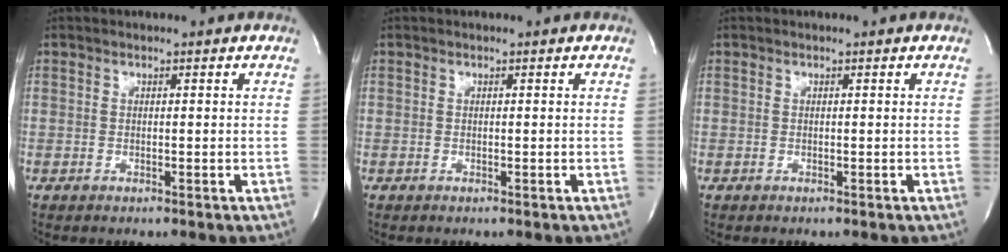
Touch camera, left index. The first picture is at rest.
{"total": 0.0}
{"total": 0.0}